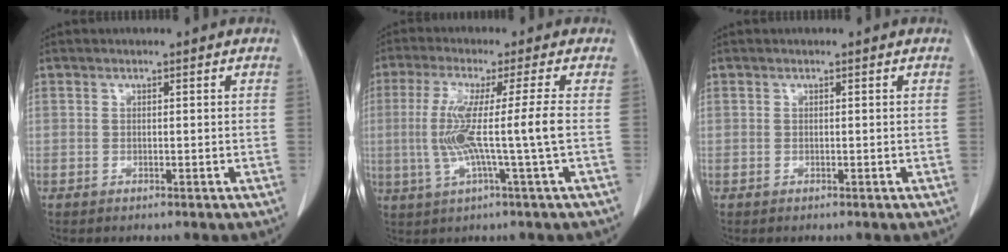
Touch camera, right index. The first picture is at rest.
{"total": 9.2, "force": [-0.7, -1.6, 9.0], "torque": [-0.184, -0.006, -0.010]}
{"total": 0.0}